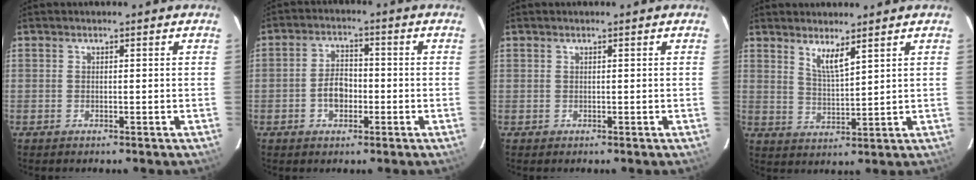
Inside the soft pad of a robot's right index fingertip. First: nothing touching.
{"total": 5.0, "force": [-1.5, 3.4, 3.4], "torque": [-0.064, 0.013, -0.023]}
{"total": 0.7, "force": [0.0, 0.7, -0.1], "torque": [0.003, 0.004, 0.002]}
{"total": 4.6, "force": [3.3, 0.7, 3.1], "torque": [-0.059, -0.006, 0.063]}